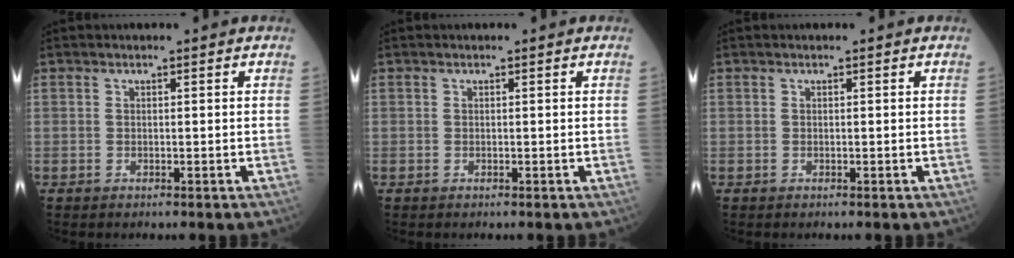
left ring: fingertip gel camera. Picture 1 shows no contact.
{"total": 0.0}
{"total": 0.0}